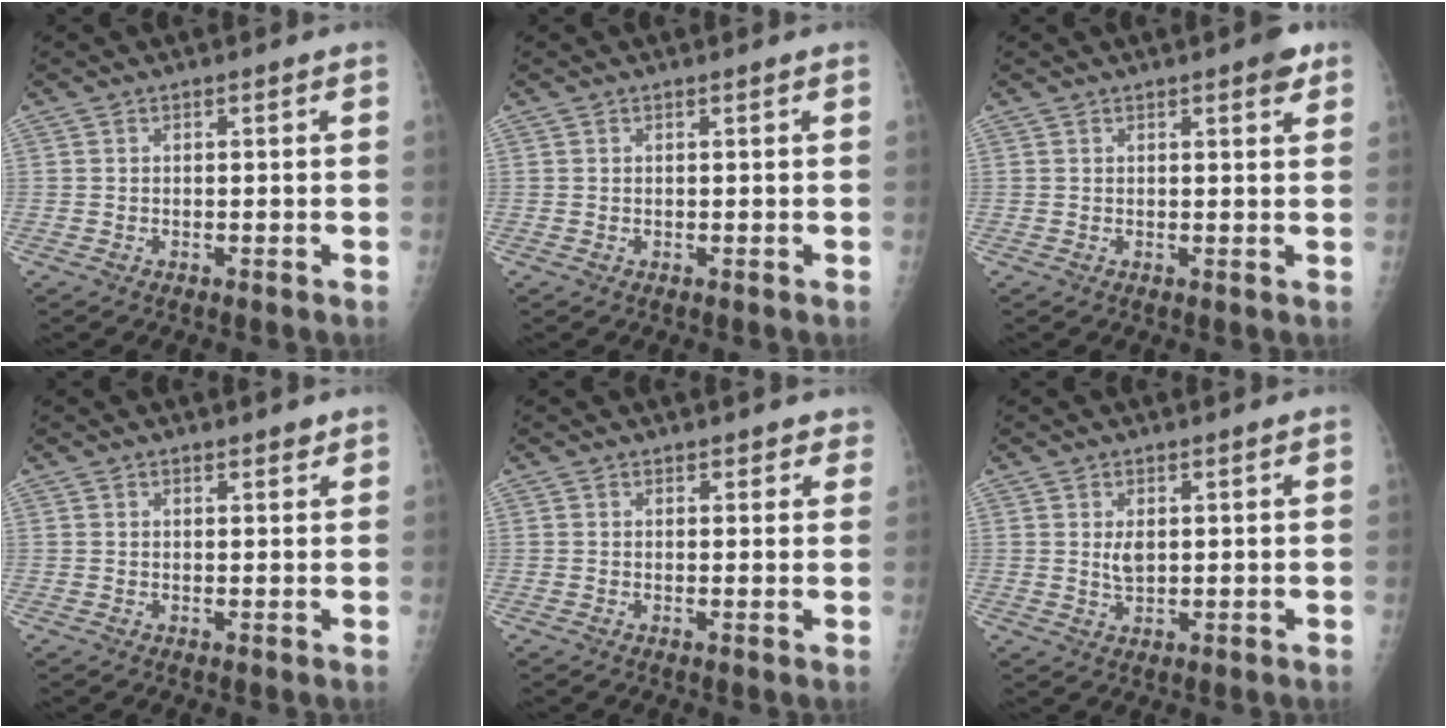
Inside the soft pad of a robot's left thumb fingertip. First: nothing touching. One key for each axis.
{"total": 0.0}
{"total": 3.3, "fx": 2.0, "fy": 0.9, "fz": 2.5, "tx": -0.024, "ty": -0.006, "tz": 0.021}
{"total": 1.8, "fx": 1.5, "fy": 0.7, "fz": 0.7, "tx": -0.001, "ty": -0.008, "tz": 0.020}
{"total": 3.0, "fx": 2.5, "fy": 1.5, "fz": 0.9, "tx": 0.025, "ty": -0.007, "tz": 0.023}
{"total": 2.7, "fx": 1.0, "fy": 1.4, "fz": 2.1, "tx": -0.034, "ty": -0.011, "tz": 0.023}